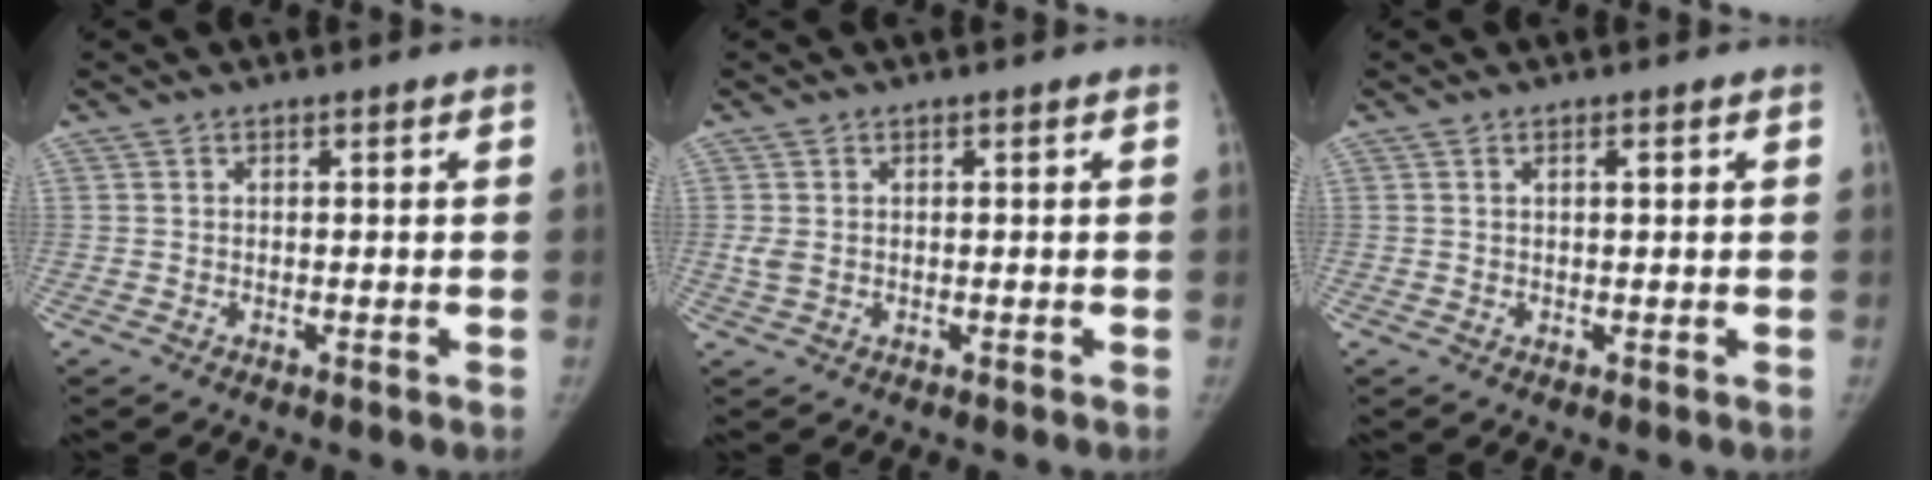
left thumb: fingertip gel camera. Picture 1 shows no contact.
{"total": 1.8, "force": [0.0, 1.4, 1.2], "torque": [-0.032, -0.001, 0.002]}
{"total": 0.9, "force": [0.3, 0.2, 0.8], "torque": [-0.014, 0.001, 0.005]}